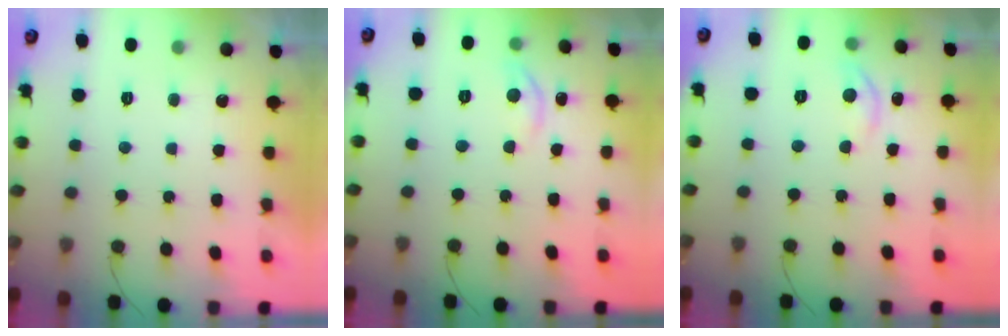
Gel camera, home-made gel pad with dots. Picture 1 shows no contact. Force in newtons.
{"total": 5.1, "press": 5.0, "slide": 0.6}
{"total": 5.1, "press": 5.0, "slide": 0.6}